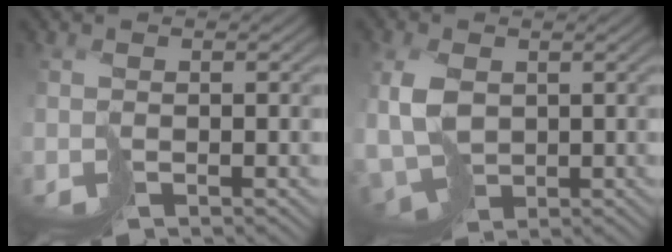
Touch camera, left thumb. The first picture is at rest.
{"total": 6.5, "force": [0.4, 4.4, 4.7], "torque": [-0.130, -0.004, 0.005]}